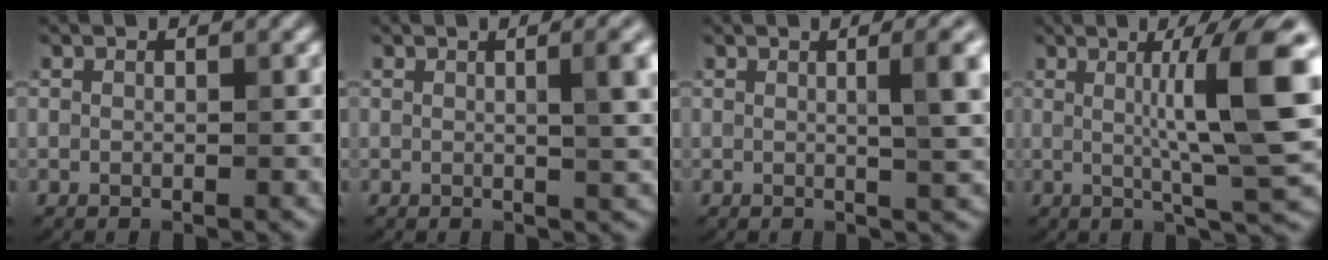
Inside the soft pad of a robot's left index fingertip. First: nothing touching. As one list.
[{"total": 4.3, "force": [0.8, 1.2, 4.1], "torque": [-0.042, 0.013, 0.006]}, {"total": 4.9, "force": [0.8, 1.2, 4.6], "torque": [-0.051, 0.012, 0.007]}, {"total": 9.1, "force": [1.2, 1.4, 8.9], "torque": [-0.114, 0.005, 0.020]}]